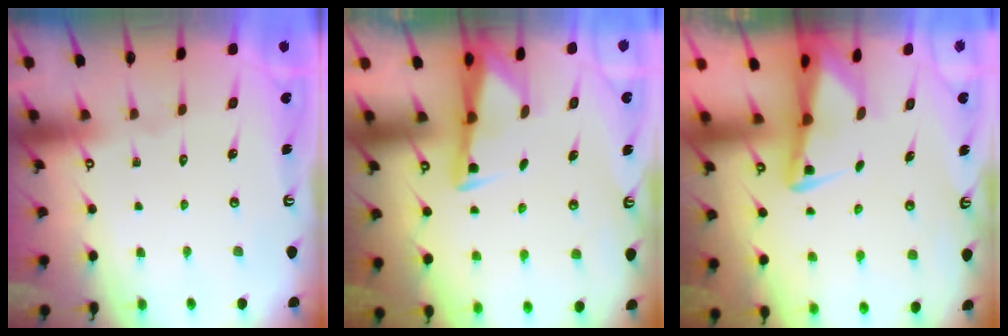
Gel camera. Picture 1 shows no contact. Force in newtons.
{"total": 2.9, "press": 2.9, "slide": 0.4}
{"total": 2.8, "press": 2.7, "slide": 0.6}